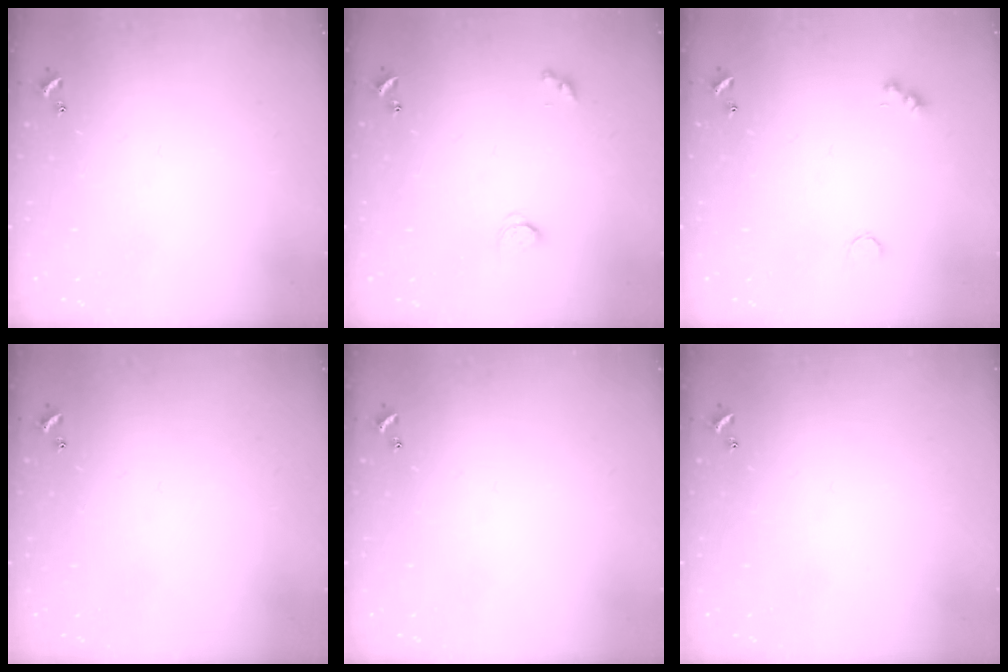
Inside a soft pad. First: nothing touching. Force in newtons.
{"total": 2.8, "press": 2.8, "slide": 0.3}
{"total": 4.4, "press": 4.3, "slide": 0.9}
{"total": 0.0}
{"total": 0.0}
{"total": 0.0}